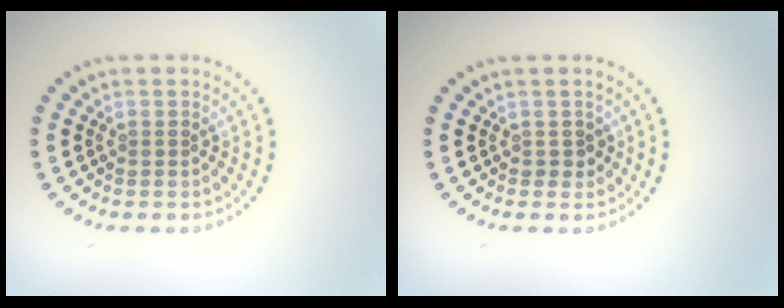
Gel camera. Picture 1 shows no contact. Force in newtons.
{"total": 1.1, "press": 1.0, "slide": 0.3}